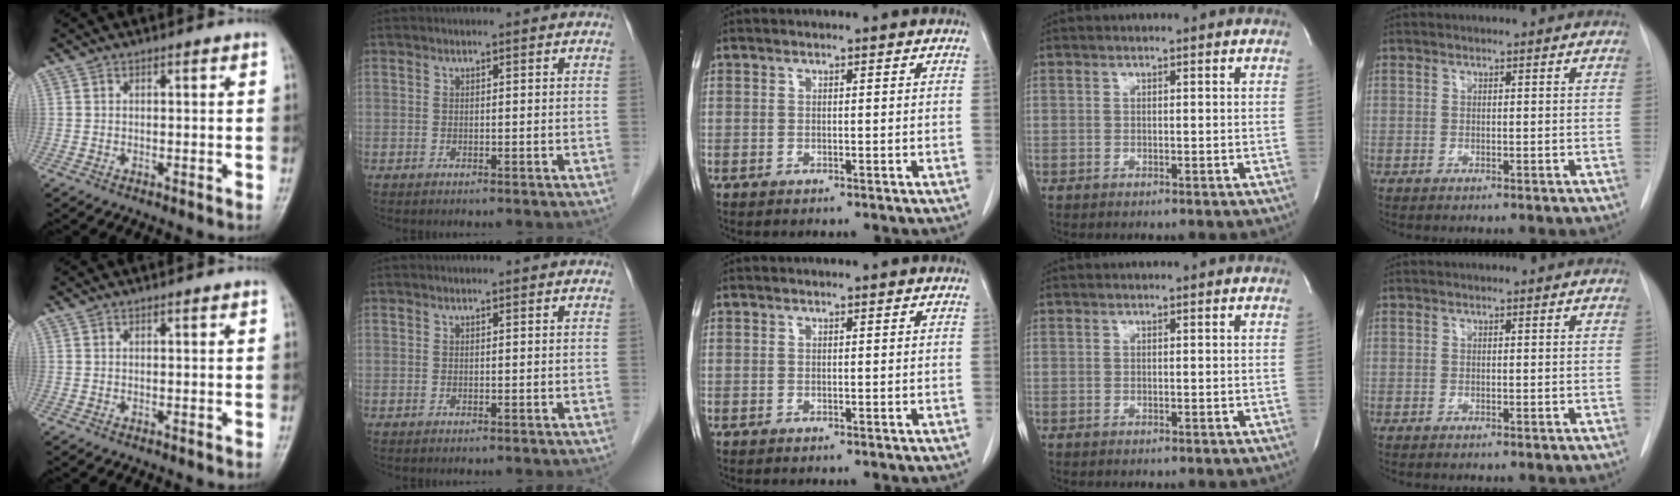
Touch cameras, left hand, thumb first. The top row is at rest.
{}